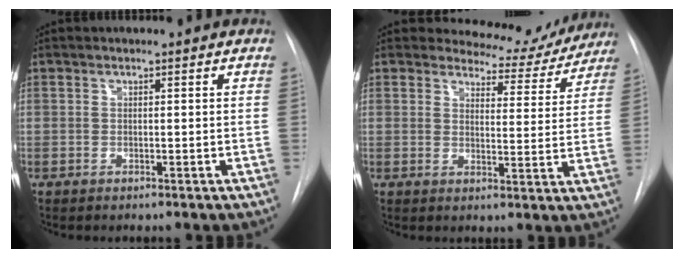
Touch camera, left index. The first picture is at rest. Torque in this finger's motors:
{"motor_torque": [0.69, -0.75, 0.07, -0.03]}